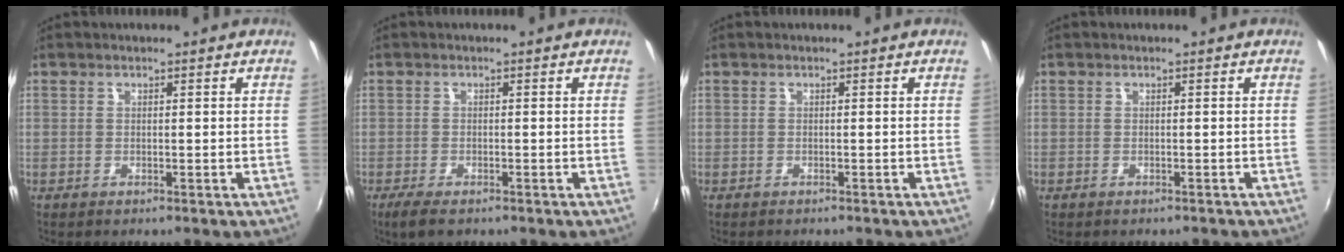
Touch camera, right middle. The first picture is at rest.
{"total": 3.6, "force": [-2.5, 1.0, 2.4], "torque": [-0.056, -0.013, -0.044]}
{"total": 0.7, "force": [-0.6, 0.0, 0.2], "torque": [-0.004, -0.002, -0.009]}
{"total": 1.2, "force": [-1.0, 0.3, 0.4], "torque": [-0.011, -0.002, -0.011]}